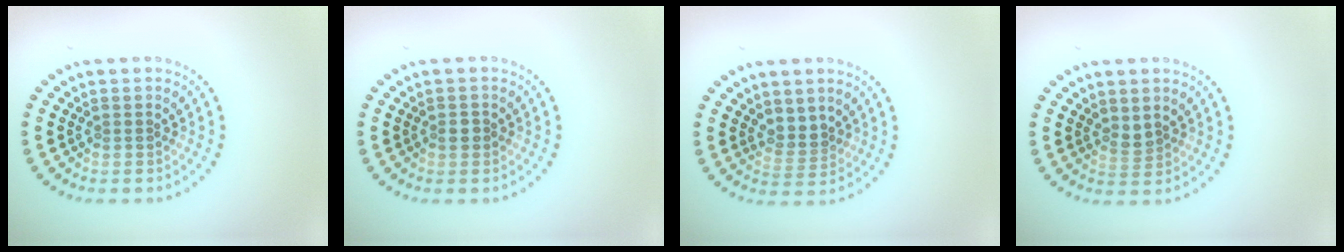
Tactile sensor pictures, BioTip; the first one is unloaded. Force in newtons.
{"total": 1.0, "press": 1.0, "slide": 0.2}
{"total": 2.0, "press": 1.7, "slide": 1.1}
{"total": 1.3, "press": 1.0, "slide": 0.8}